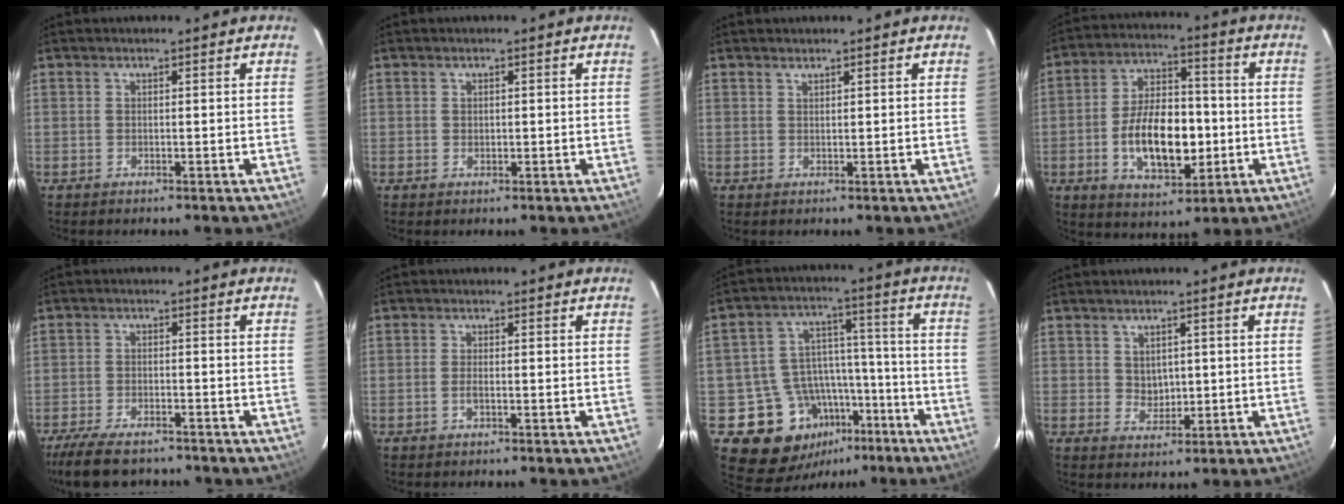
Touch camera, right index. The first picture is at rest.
{"total": 0.6, "force": [0.2, 0.5, 0.1], "torque": [0.001, 0.003, 0.005]}
{"total": 0.6, "force": [0.6, 0.1, 0.1], "torque": [-0.001, 0.001, 0.012]}
{"total": 14.8, "force": [-3.0, 7.7, 12.3], "torque": [-0.231, 0.014, -0.038]}
{"total": 11.1, "force": [-9.1, 3.6, 5.2], "torque": [-0.126, -0.024, -0.154]}
{"total": 1.2, "force": [-0.5, 0.4, 1.1], "torque": [-0.023, 0.002, -0.009]}
{"total": 15.4, "force": [-8.7, 11.7, 4.8], "torque": [-0.103, 0.053, -0.109]}
{"total": 2.9, "force": [0.9, 2.5, 1.2], "torque": [-0.015, 0.004, 0.024]}